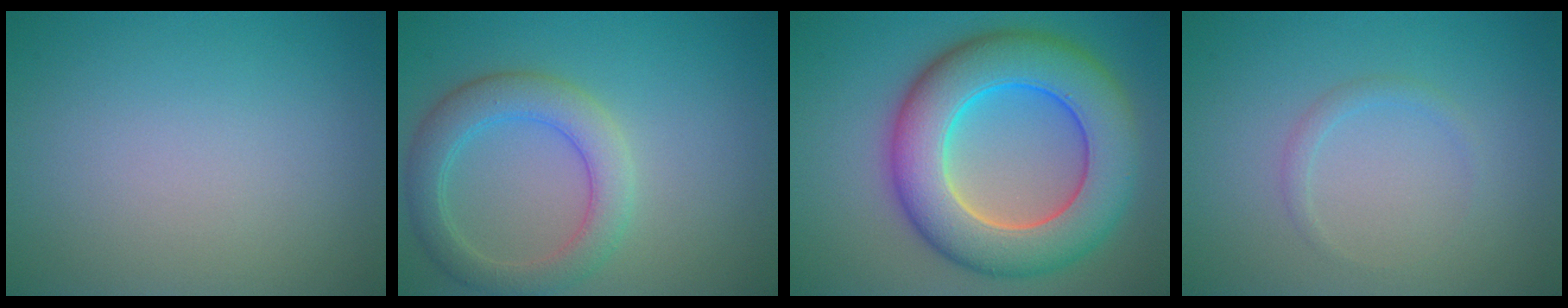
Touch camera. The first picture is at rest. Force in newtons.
{"total": 4.5, "press": 4.5, "slide": 0.3}
{"total": 11.2, "press": 11.2, "slide": 0.3}
{"total": 1.0, "press": 1.0, "slide": 0.0}